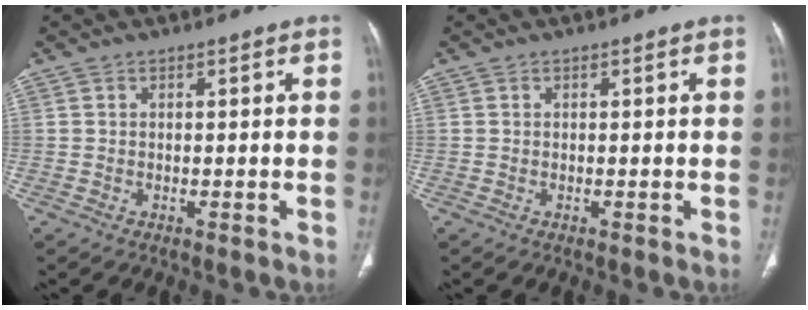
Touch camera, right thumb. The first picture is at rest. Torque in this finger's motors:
{"motor_torque": [-0.06, 0.06, -0.01, 0.01, 0.00]}